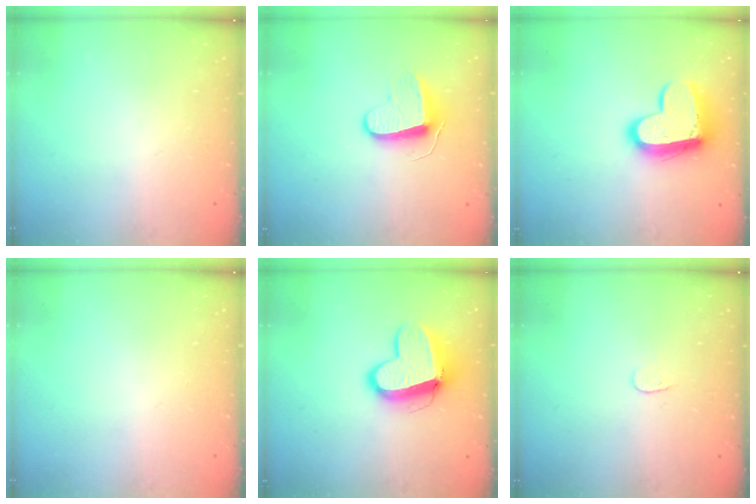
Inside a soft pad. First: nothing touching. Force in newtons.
{"total": 8.9, "press": 8.9, "slide": 0.1}
{"total": 15.3, "press": 15.2, "slide": 1.2}
{"total": 0.0}
{"total": 12.4, "press": 12.3, "slide": 1.7}
{"total": 3.6, "press": 3.6, "slide": 0.3}